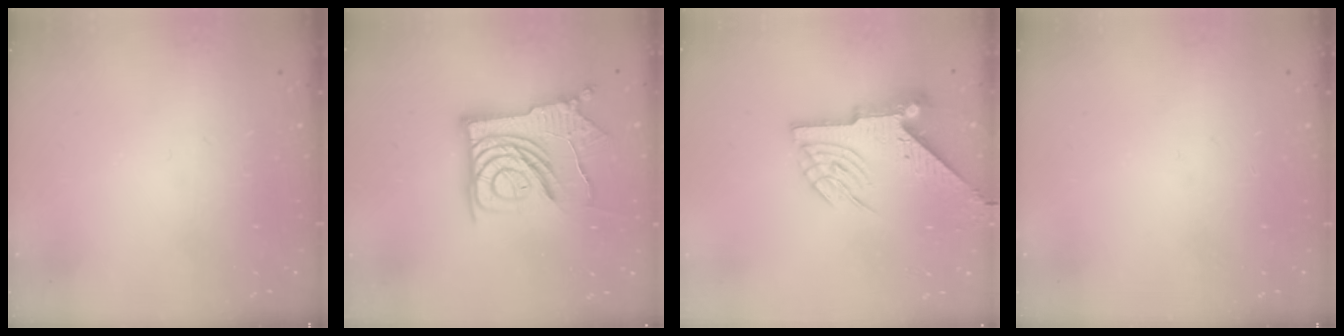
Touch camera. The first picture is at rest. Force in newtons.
{"total": 15.6, "press": 15.5, "slide": 1.5}
{"total": 7.6, "press": 7.6, "slide": 0.6}
{"total": 0.0}